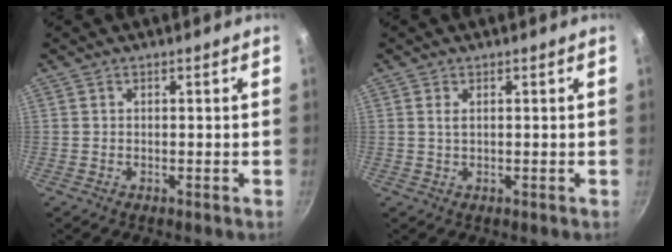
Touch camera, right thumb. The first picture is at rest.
{"total": 1.3, "force": [0.4, 0.6, 1.1], "torque": [-0.020, -0.001, 0.007]}